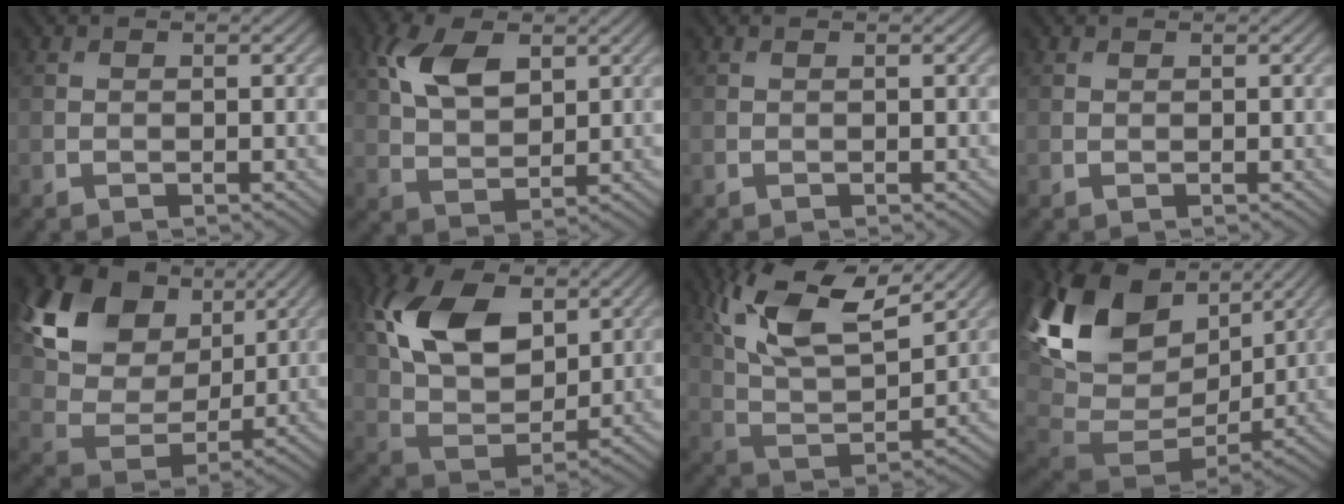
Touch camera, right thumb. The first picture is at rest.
{"total": 7.9, "force": [3.2, 4.4, 5.7], "torque": [-0.132, 0.007, 0.059]}
{"total": 0.0}
{"total": 0.0}
{"total": 14.4, "force": [6.8, 9.6, 8.3], "torque": [-0.196, 0.022, 0.120]}
{"total": 14.0, "force": [5.3, 8.4, 9.8], "torque": [-0.219, 0.018, 0.097]}
{"total": 13.4, "force": [7.4, 5.3, 9.9], "torque": [-0.217, 0.011, 0.136]}
{"total": 17.5, "force": [6.3, 11.3, 11.9], "torque": [-0.283, 0.001, 0.134]}